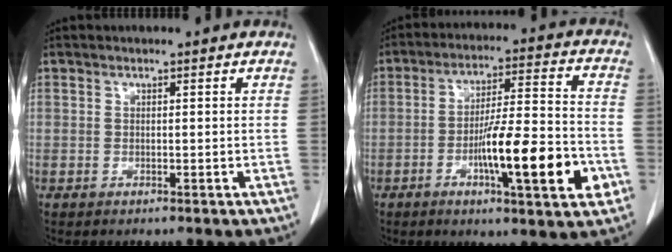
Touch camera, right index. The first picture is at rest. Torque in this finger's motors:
{"motor_torque": [1.29, -0.84, 0.52, 0.21]}